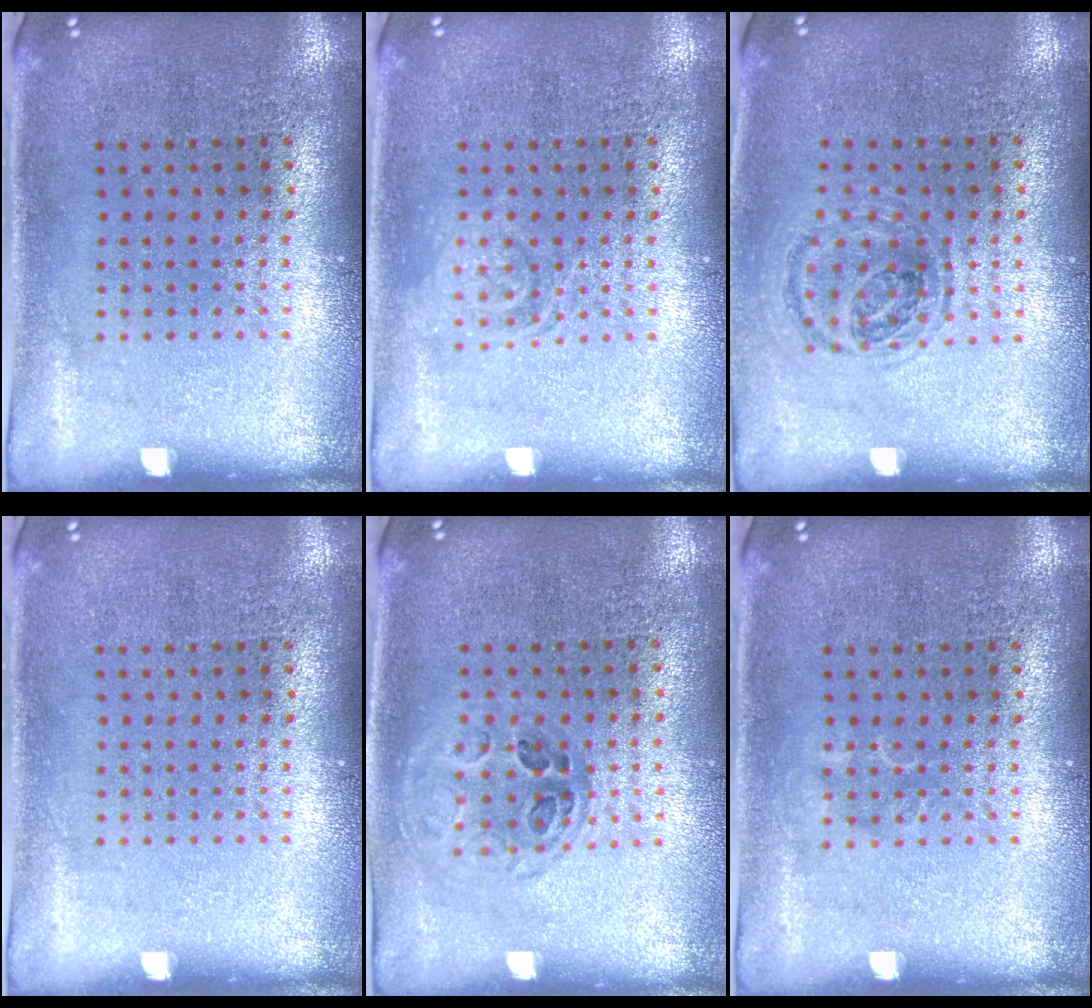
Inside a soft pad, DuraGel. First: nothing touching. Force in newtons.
{"total": 1.5, "press": 1.5, "slide": 0.3}
{"total": 0.9, "press": 0.9, "slide": 0.3}
{"total": 0.0}
{"total": 1.0, "press": 1.0, "slide": 0.2}
{"total": 0.7, "press": 0.7, "slide": 0.2}